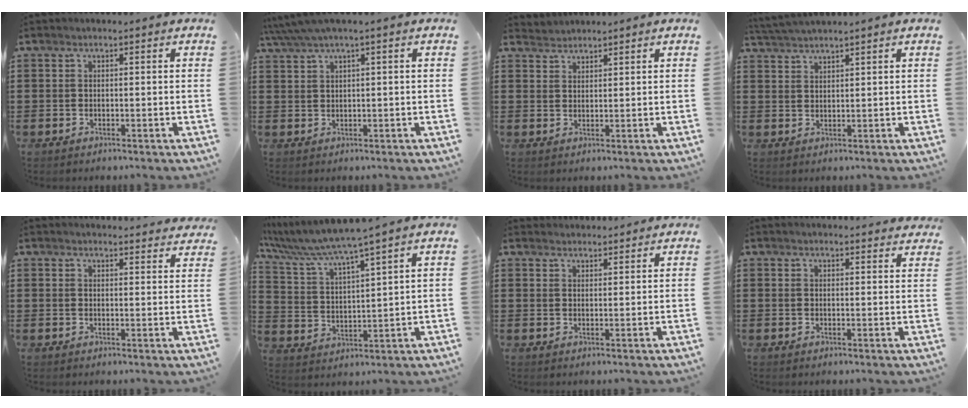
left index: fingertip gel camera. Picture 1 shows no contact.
{"total": 2.2, "force": [1.0, -0.1, 1.9], "torque": [-0.045, -0.002, 0.014]}
{"total": 1.7, "force": [1.6, 0.1, -0.5], "torque": [0.004, 0.003, 0.035]}
{"total": 2.4, "force": [2.3, -0.4, 0.3], "torque": [-0.012, -0.001, 0.046]}
{"total": 2.6, "force": [2.6, 0.0, 0.1], "torque": [-0.002, -0.012, 0.048]}
{"total": 6.0, "force": [5.3, -0.8, 2.9], "torque": [-0.081, -0.039, 0.084]}
{"total": 2.1, "force": [2.1, 0.3, -0.1], "torque": [-0.002, -0.001, 0.042]}
{"total": 2.0, "force": [2.0, 0.0, 0.2], "torque": [-0.008, -0.002, 0.038]}